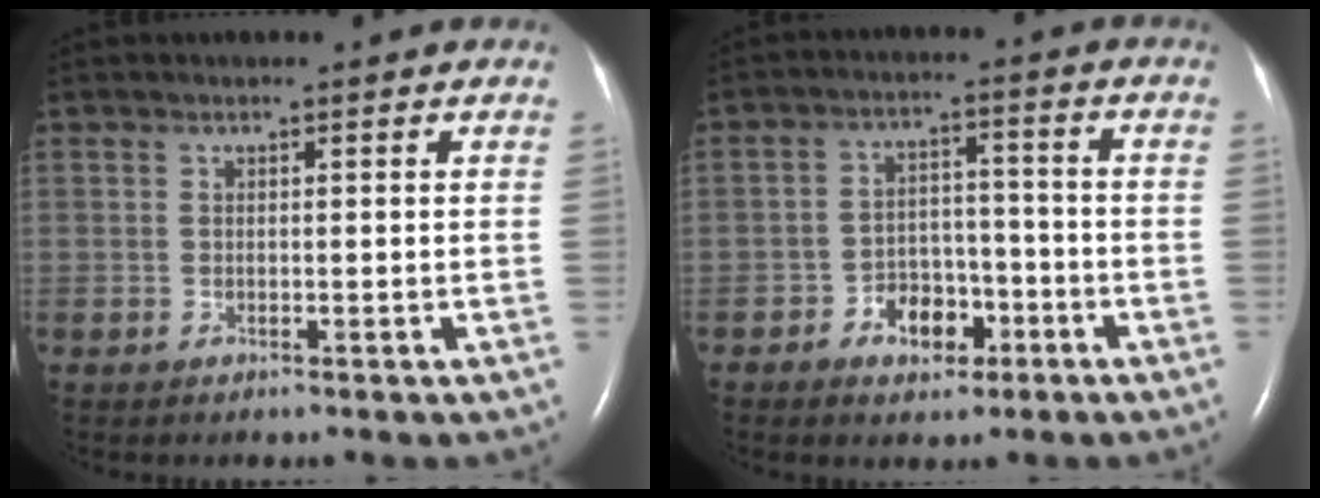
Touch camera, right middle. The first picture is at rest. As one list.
[{"total": 6.4, "force": [-3.3, 4.0, 3.7], "torque": [-0.062, 0.020, -0.048]}]